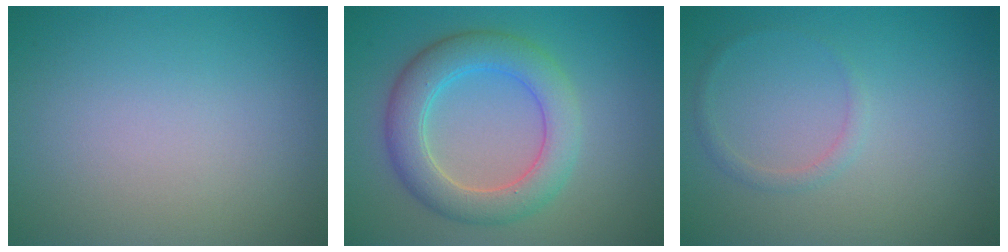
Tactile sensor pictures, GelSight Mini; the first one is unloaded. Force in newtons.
{"total": 5.0, "press": 5.0, "slide": 0.0}
{"total": 0.9, "press": 0.9, "slide": 0.1}